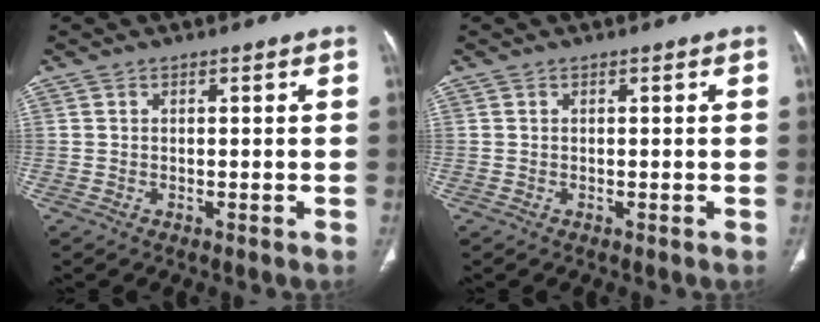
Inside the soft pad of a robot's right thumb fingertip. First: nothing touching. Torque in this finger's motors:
{"motor_torque": [-0.02, 0.04, 0.00, 0.00, 0.00]}